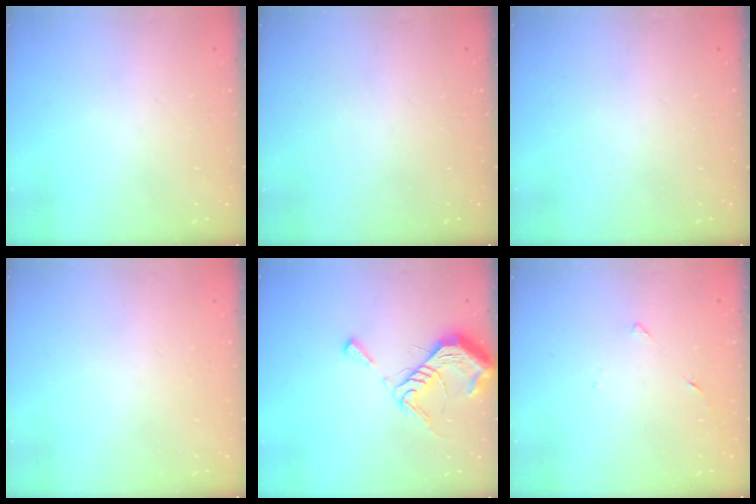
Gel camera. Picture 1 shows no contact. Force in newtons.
{"total": 0.0}
{"total": 0.0}
{"total": 1.8, "press": 1.8, "slide": 0.1}
{"total": 9.5, "press": 9.5, "slide": 1.0}
{"total": 2.7, "press": 2.6, "slide": 0.3}